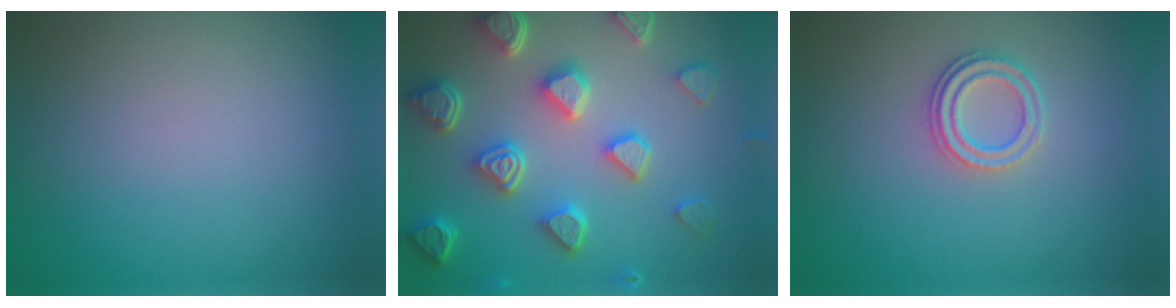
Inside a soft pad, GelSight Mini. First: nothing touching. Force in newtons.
{"total": 7.3, "press": 6.0, "slide": 4.2}
{"total": 2.3, "press": 2.2, "slide": 0.8}